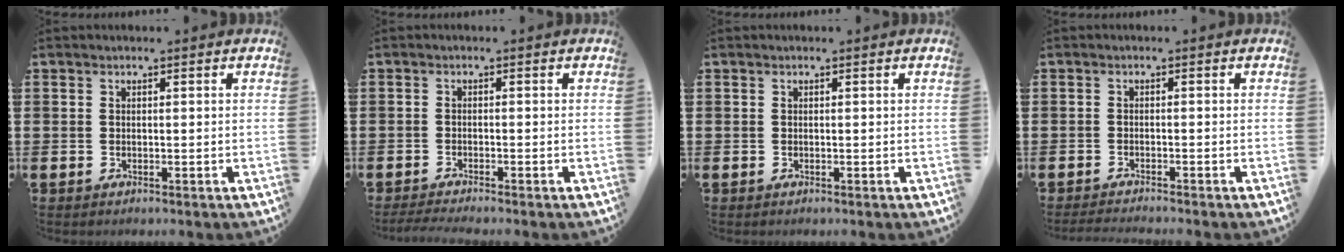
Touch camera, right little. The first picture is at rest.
{"total": 0.7, "force": [-0.6, -0.1, 0.5], "torque": [-0.007, 0.002, -0.011]}
{"total": 0.0}
{"total": 1.1, "force": [-1.1, -0.1, 0.3], "torque": [-0.005, 0.000, -0.021]}